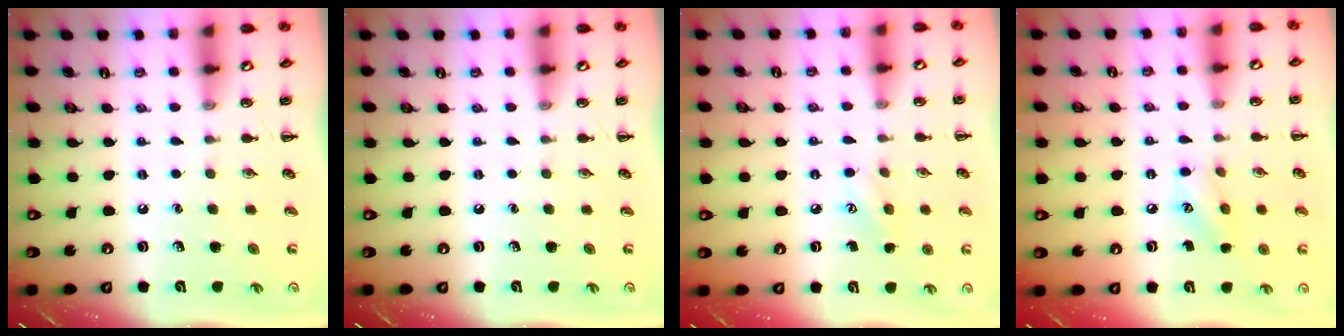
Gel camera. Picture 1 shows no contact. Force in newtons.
{"total": 0.0}
{"total": 5.9, "press": 5.8, "slide": 1.4}
{"total": 8.2, "press": 8.1, "slide": 1.3}